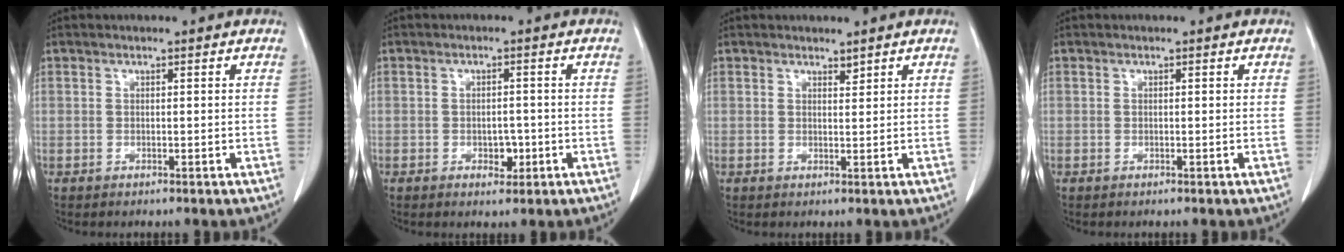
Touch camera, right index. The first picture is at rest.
{"total": 2.7, "force": [-1.0, 1.6, 1.9], "torque": [-0.029, 0.004, -0.007]}
{"total": 0.9, "force": [0.8, 0.1, 0.3], "torque": [-0.008, -0.006, 0.014]}
{"total": 0.0}